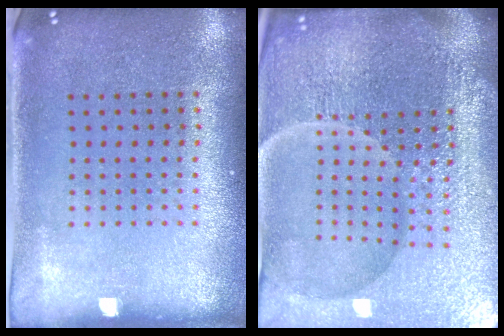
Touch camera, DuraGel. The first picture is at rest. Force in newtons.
{"total": 7.1, "press": 6.2, "slide": 3.4}